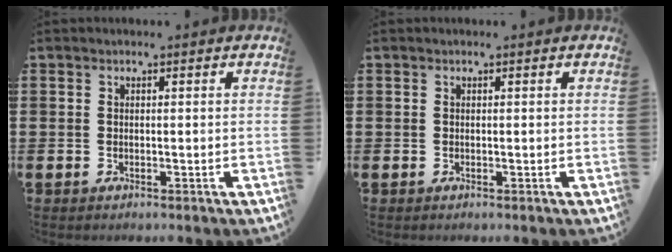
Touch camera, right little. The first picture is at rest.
{"total": 0.0}